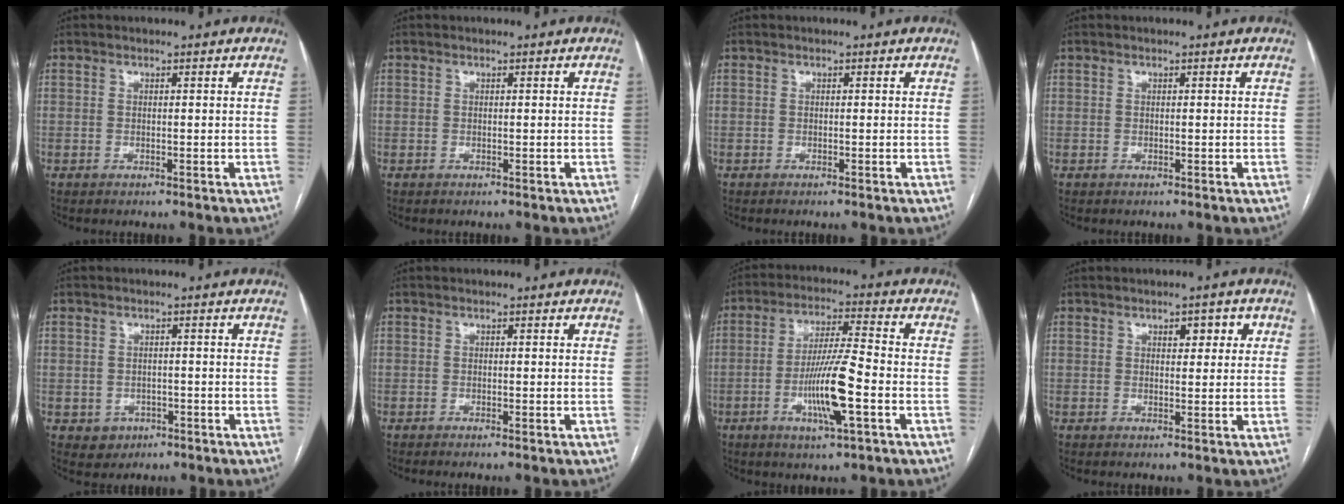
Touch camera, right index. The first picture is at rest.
{"total": 0.0}
{"total": 0.0}
{"total": 0.0}
{"total": 3.3, "force": [-1.1, 3.1, 0.6], "torque": [-0.002, 0.009, -0.005]}
{"total": 0.6, "force": [-0.4, -0.1, 0.4], "torque": [-0.010, 0.000, -0.007]}
{"total": 11.1, "force": [-3.4, 0.6, 10.6], "torque": [-0.201, -0.008, -0.063]}
{"total": 3.2, "force": [1.3, 1.6, 2.5], "torque": [-0.031, 0.009, 0.017]}